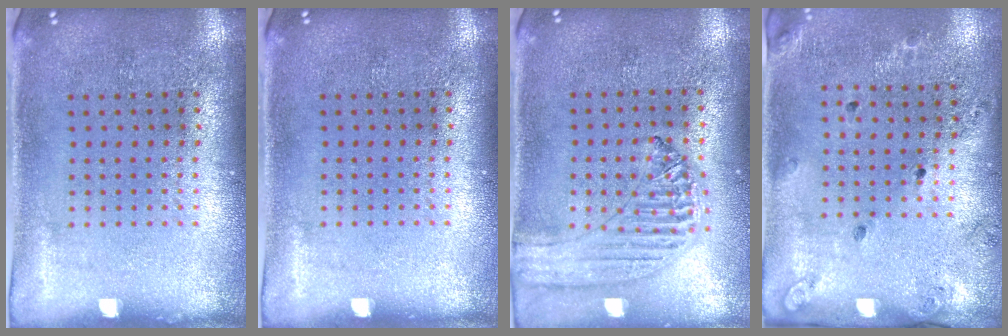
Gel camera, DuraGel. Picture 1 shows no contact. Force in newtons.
{"total": 0.0}
{"total": 1.3, "press": 1.3, "slide": 0.3}
{"total": 1.4, "press": 1.3, "slide": 0.7}